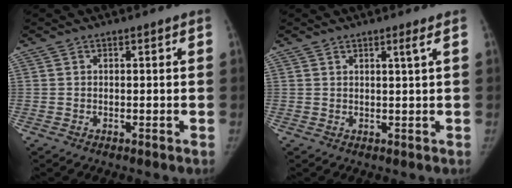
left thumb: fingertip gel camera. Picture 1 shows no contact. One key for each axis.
{"total": 1.5, "fx": 0.8, "fy": -0.5, "fz": 1.1, "tx": -0.026, "ty": -0.010, "tz": 0.017}